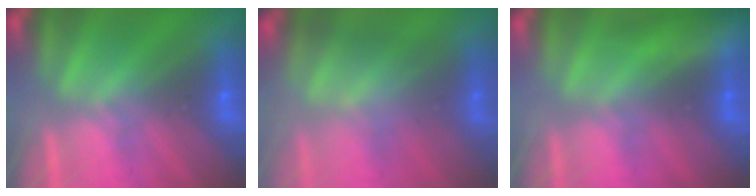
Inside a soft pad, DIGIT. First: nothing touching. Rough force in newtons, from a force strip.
{"total": 3.8}
{"total": 3.4}